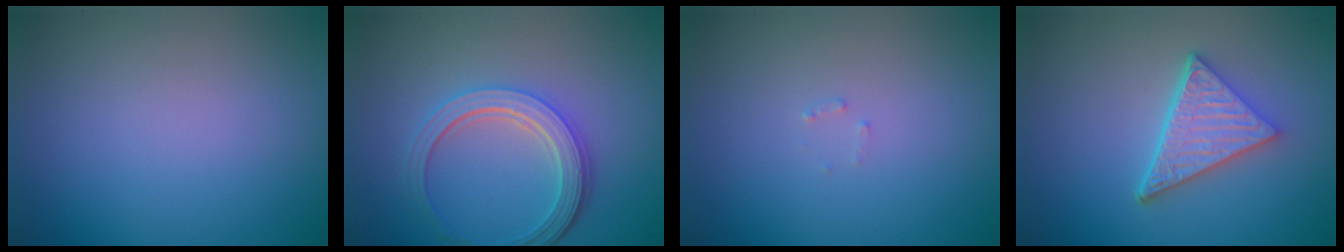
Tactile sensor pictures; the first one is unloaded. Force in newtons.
{"total": 4.8, "press": 3.6, "slide": 3.2}
{"total": 0.6, "press": 0.6, "slide": 0.1}
{"total": 5.0, "press": 3.6, "slide": 3.5}